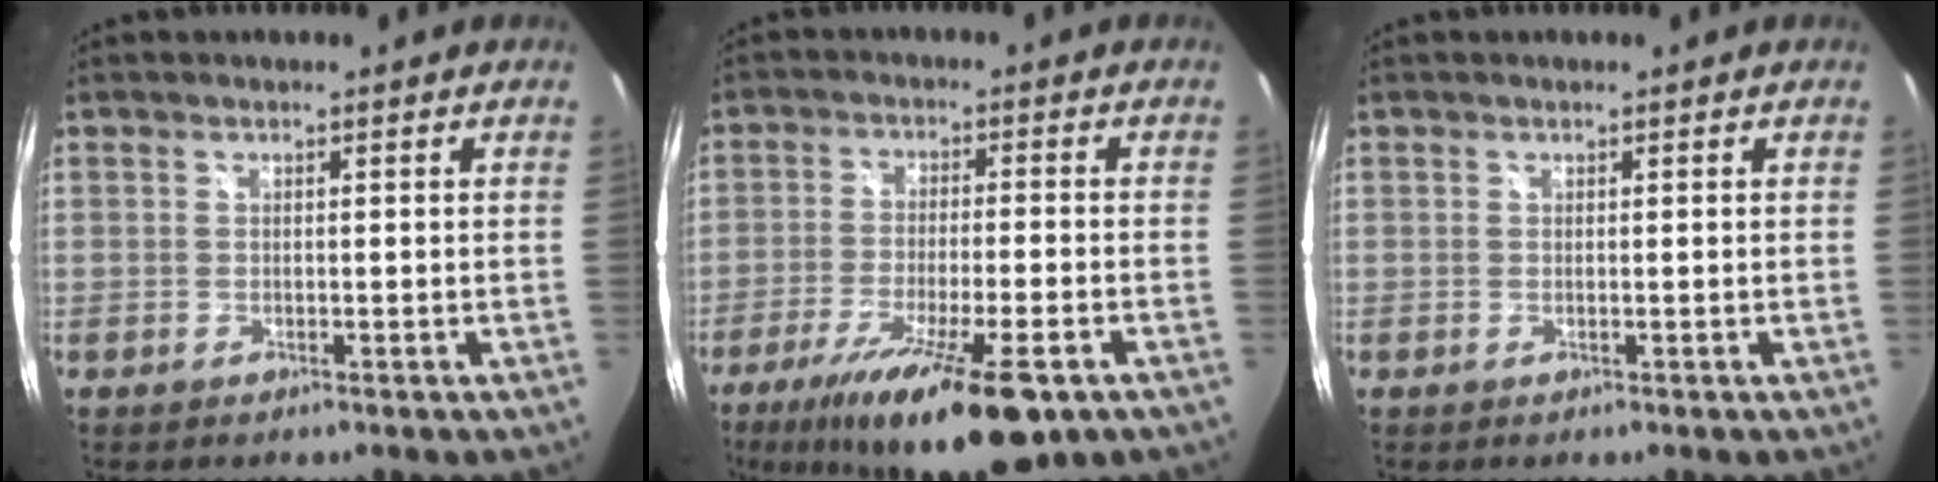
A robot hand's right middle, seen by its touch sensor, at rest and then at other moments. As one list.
[{"total": 17.6, "force": [-10.9, 4.0, 13.3], "torque": [-0.244, -0.050, -0.174]}, {"total": 0.0}]